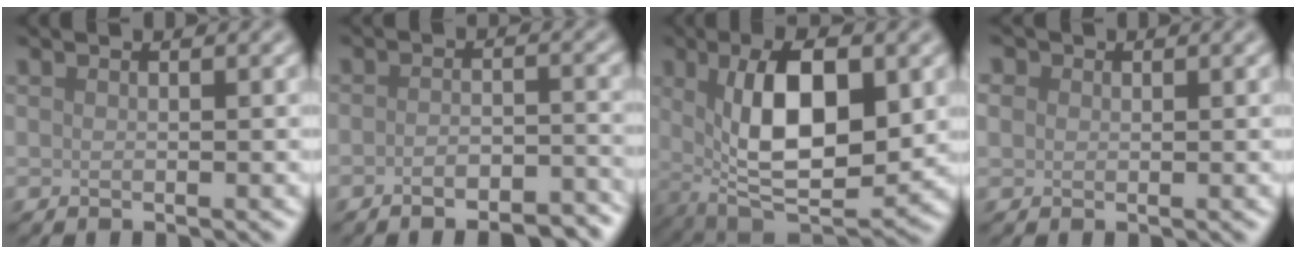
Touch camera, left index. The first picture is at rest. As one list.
[{"total": 4.9, "force": [-3.6, 1.5, 3.0], "torque": [-0.044, 0.002, -0.044]}, {"total": 10.5, "force": [1.7, 4.4, 9.4], "torque": [-0.155, 0.000, 0.026]}, {"total": 1.9, "force": [0.7, 1.6, 0.6], "torque": [-0.012, 0.008, -0.001]}]